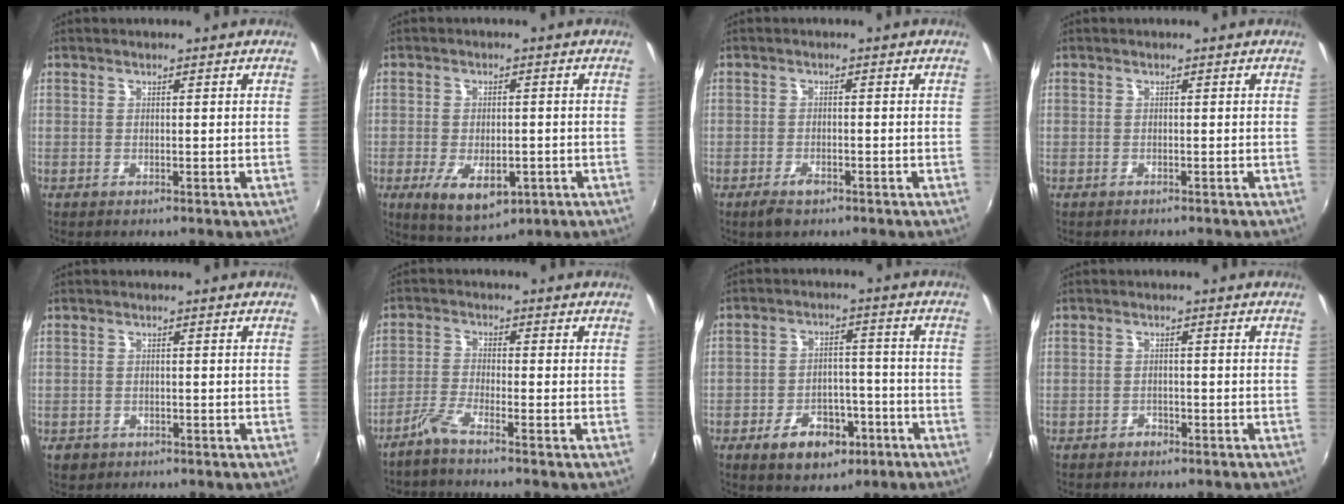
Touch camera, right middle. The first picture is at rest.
{"total": 9.0, "force": [-3.6, 4.6, 6.9], "torque": [-0.136, -0.021, -0.048]}
{"total": 3.2, "force": [-2.2, 1.4, 1.9], "torque": [-0.045, -0.006, -0.039]}
{"total": 0.8, "force": [-0.6, 0.5, 0.0], "torque": [-0.004, 0.001, -0.009]}
{"total": 2.7, "force": [-1.2, 2.2, 1.1], "torque": [-0.026, -0.003, -0.014]}
{"total": 3.4, "force": [-2.8, -0.4, 1.9], "torque": [-0.055, -0.002, -0.059]}
{"total": 9.7, "force": [-5.4, 6.0, 5.4], "torque": [-0.110, 0.017, -0.067]}
{"total": 1.7, "force": [-1.3, 1.1, 0.3], "torque": [-0.010, 0.003, -0.017]}